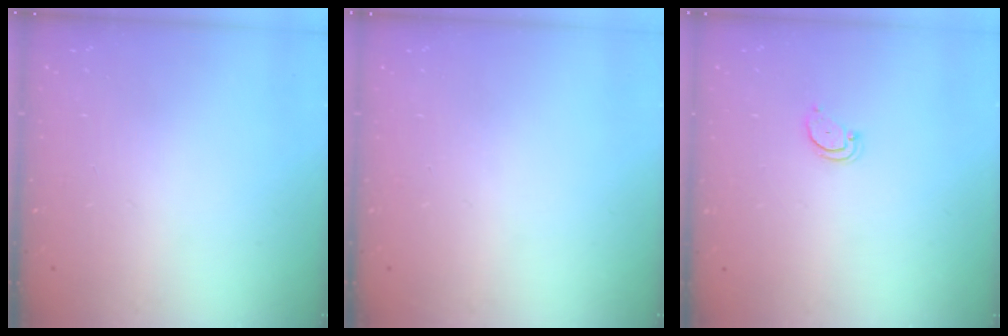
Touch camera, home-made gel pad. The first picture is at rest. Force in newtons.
{"total": 0.0}
{"total": 2.4, "press": 2.4, "slide": 0.2}